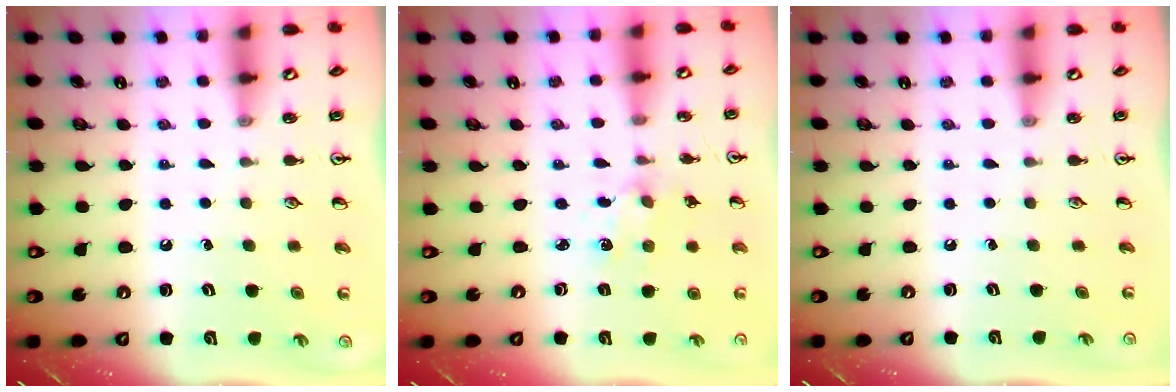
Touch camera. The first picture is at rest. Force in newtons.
{"total": 1.7, "press": 1.7, "slide": 0.3}
{"total": 0.0}